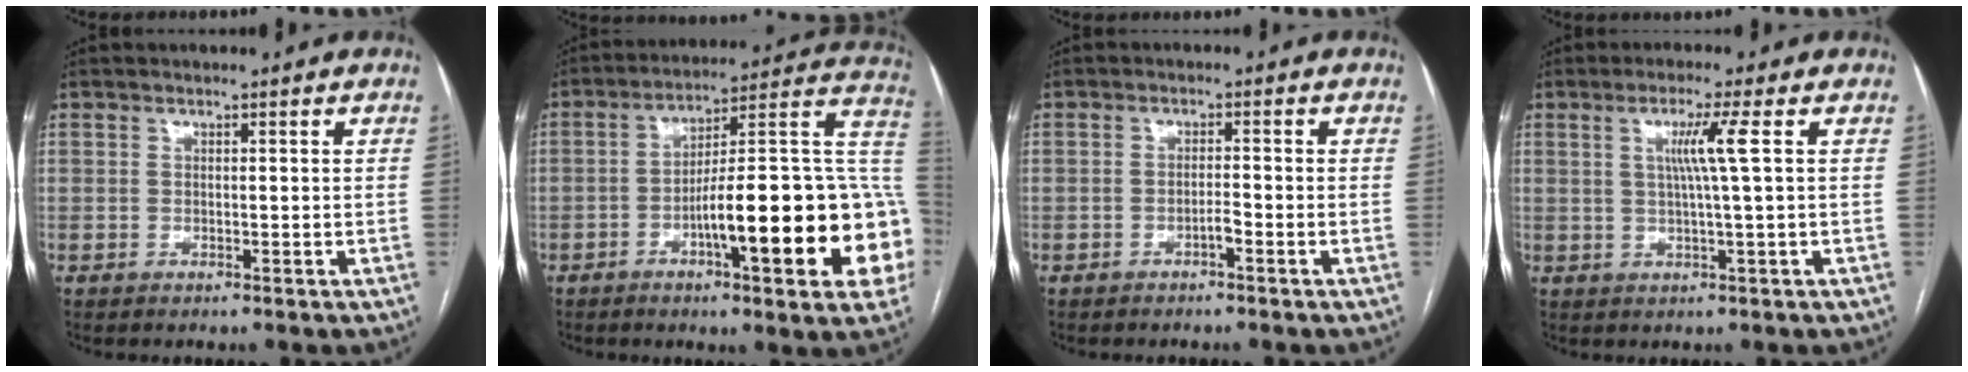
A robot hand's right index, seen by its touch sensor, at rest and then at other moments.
{"total": 23.6, "force": [-6.1, 3.2, 22.6], "torque": [-0.240, 0.023, -0.084]}
{"total": 1.5, "force": [-1.1, 0.1, 1.1], "torque": [-0.018, 0.002, -0.019]}
{"total": 4.7, "force": [1.1, -1.2, 4.4], "torque": [-0.087, -0.001, 0.022]}